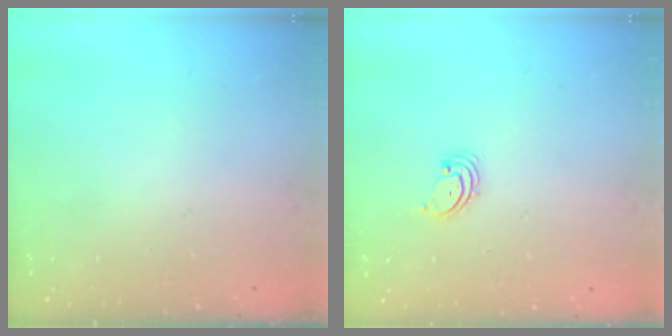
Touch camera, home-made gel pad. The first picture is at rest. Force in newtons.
{"total": 1.7, "press": 1.6, "slide": 0.2}